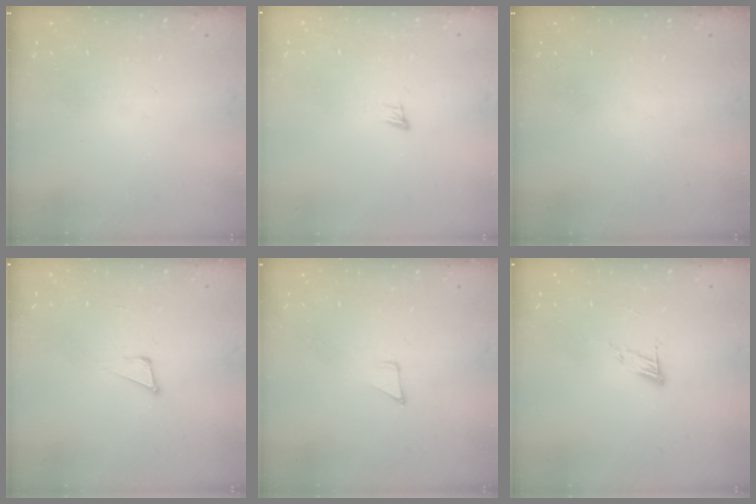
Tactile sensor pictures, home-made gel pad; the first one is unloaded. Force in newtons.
{"total": 4.3, "press": 4.1, "slide": 1.0}
{"total": 0.0}
{"total": 3.4, "press": 3.3, "slide": 0.9}
{"total": 3.1, "press": 3.1, "slide": 0.3}
{"total": 5.6, "press": 5.6, "slide": 0.4}